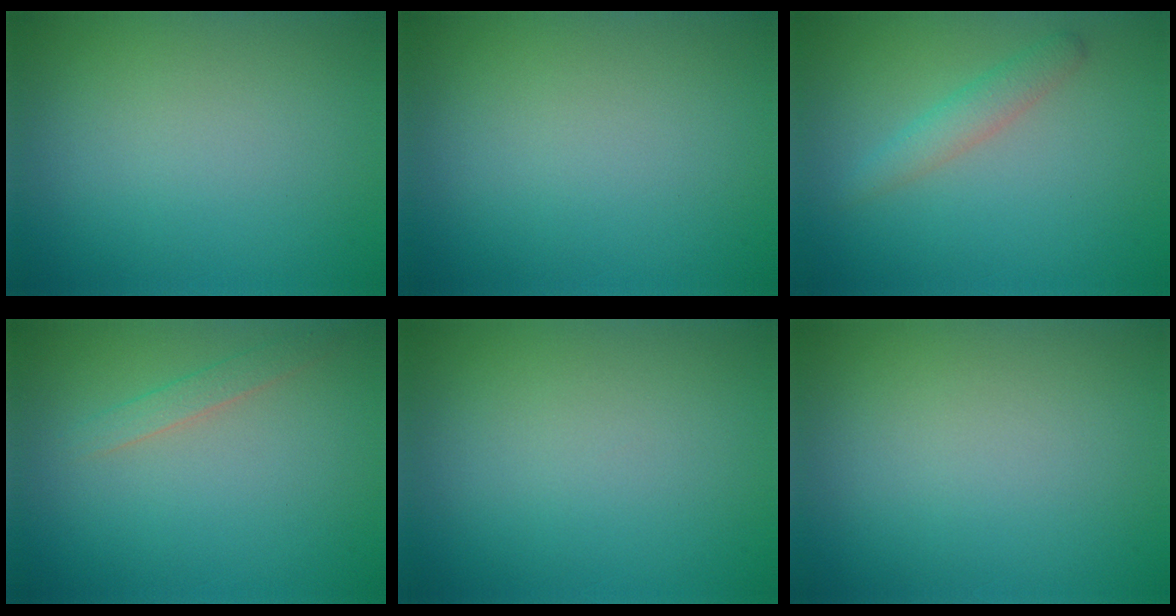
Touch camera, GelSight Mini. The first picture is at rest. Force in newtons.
{"total": 0.0}
{"total": 2.0, "press": 2.0, "slide": 0.1}
{"total": 1.3, "press": 1.3, "slide": 0.1}
{"total": 0.0}
{"total": 0.0}